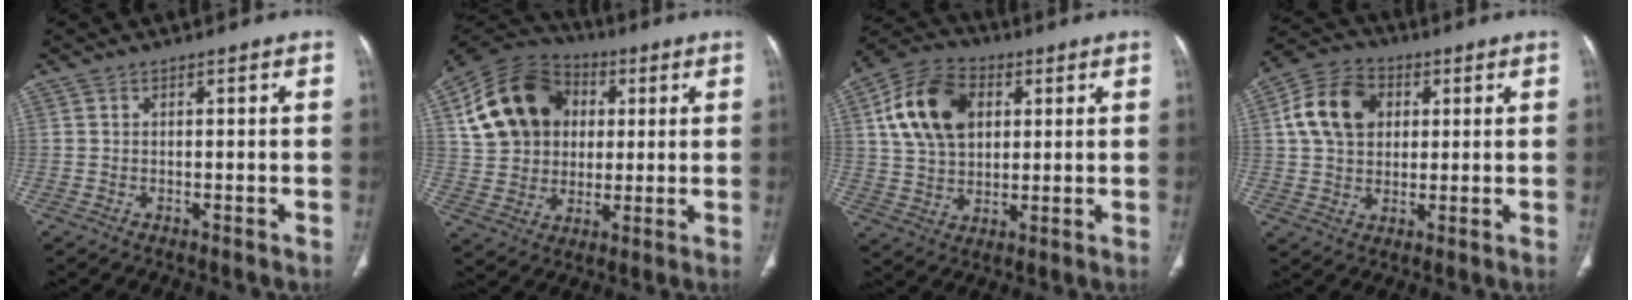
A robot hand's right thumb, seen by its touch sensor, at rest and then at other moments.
{"total": 18.2, "force": [4.7, 14.4, 10.0], "torque": [-0.168, 0.014, 0.082]}
{"total": 15.1, "force": [4.2, 10.3, 10.2], "torque": [-0.169, 0.007, 0.074]}
{"total": 12.2, "force": [2.8, 9.2, 7.5], "torque": [-0.120, 0.011, 0.043]}